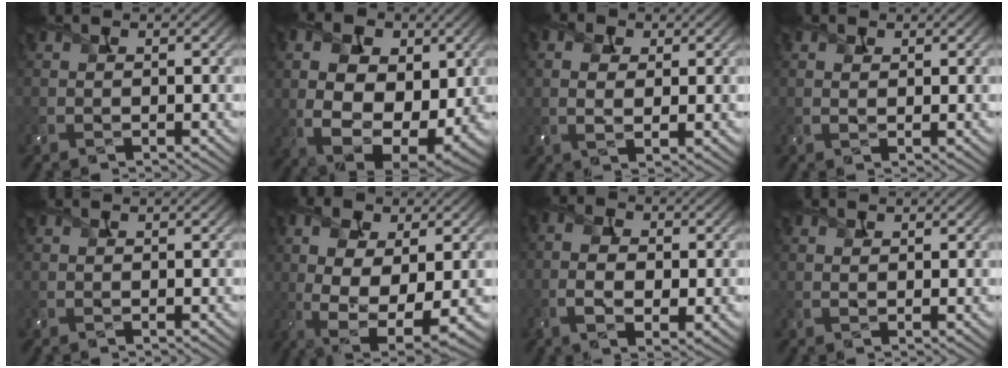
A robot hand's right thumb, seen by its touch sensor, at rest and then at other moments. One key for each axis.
{"total": 15.0, "fx": 1.7, "fy": 9.8, "fz": 11.2, "tx": -0.202, "ty": 0.005, "tz": 0.030}
{"total": 4.1, "fx": 1.0, "fy": 2.2, "fz": 3.3, "tx": -0.076, "ty": 0.000, "tz": 0.016}
{"total": 1.2, "fx": 0.8, "fy": 0.5, "fz": 0.8, "tx": -0.018, "ty": 0.001, "tz": 0.015}
{"total": 0.0}
{"total": 11.8, "fx": -1.4, "fy": 5.7, "fz": 10.2, "tx": -0.195, "ty": -0.012, "tz": -0.014}
{"total": 6.7, "fx": -1.5, "fy": 3.6, "fz": 5.4, "tx": -0.111, "ty": -0.007, "tz": -0.027}
{"total": 0.9, "fx": 0.6, "fy": 0.4, "fz": 0.5, "tx": -0.011, "ty": 0.001, "tz": 0.013}